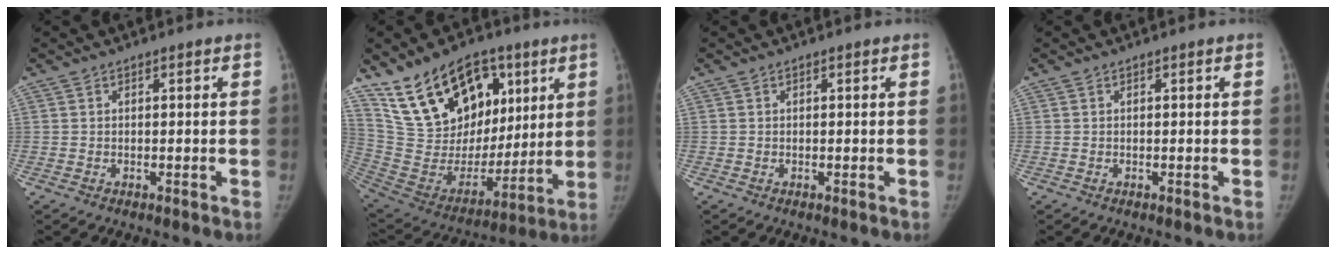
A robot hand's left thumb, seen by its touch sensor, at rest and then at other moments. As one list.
[{"total": 24.1, "force": [12.7, 14.9, 14.1], "torque": [-0.208, -0.033, 0.241]}, {"total": 0.0}, {"total": 0.0}]